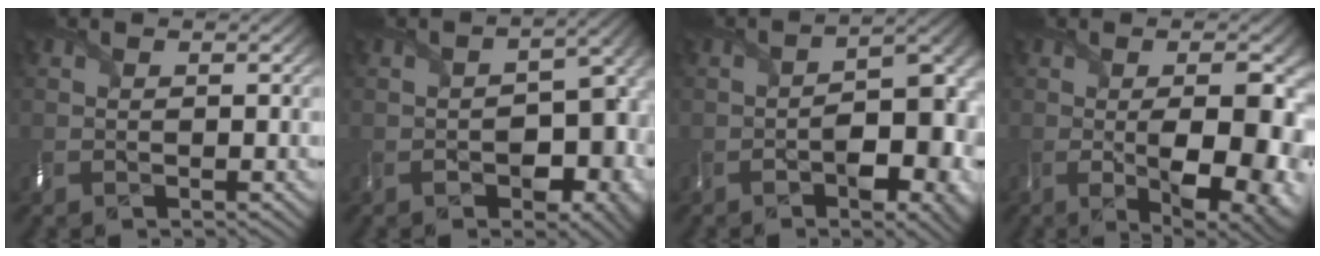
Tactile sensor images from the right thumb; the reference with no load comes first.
{"total": 9.7, "force": [-2.8, 6.1, 7.1], "torque": [-0.095, -0.029, -0.027]}
{"total": 10.8, "force": [-3.7, 5.3, 8.7], "torque": [-0.121, -0.017, -0.054]}
{"total": 12.0, "force": [-1.7, 5.2, 10.7], "torque": [-0.134, -0.018, -0.018]}